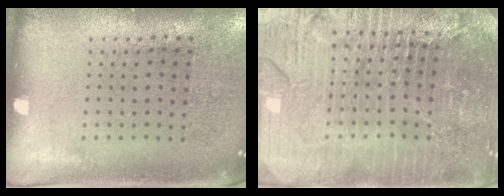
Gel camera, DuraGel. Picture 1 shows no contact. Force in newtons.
{"total": 5.2, "press": 4.8, "slide": 2.1}